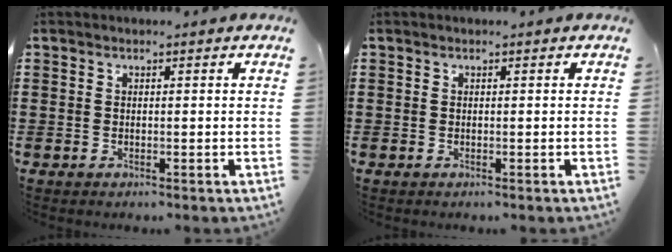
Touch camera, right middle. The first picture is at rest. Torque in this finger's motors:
{"motor_torque": [-0.06, 0.06, 0.02, -0.01]}